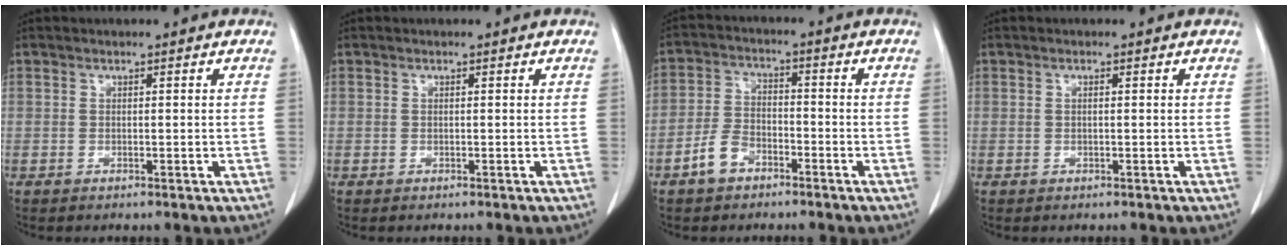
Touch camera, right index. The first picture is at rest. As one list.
[{"total": 0.0}, {"total": 5.6, "force": [-3.5, 3.4, 2.8], "torque": [-0.067, 0.012, -0.064]}, {"total": 0.6, "force": [0.1, 0.1, 0.6], "torque": [-0.011, 0.001, 0.001]}]